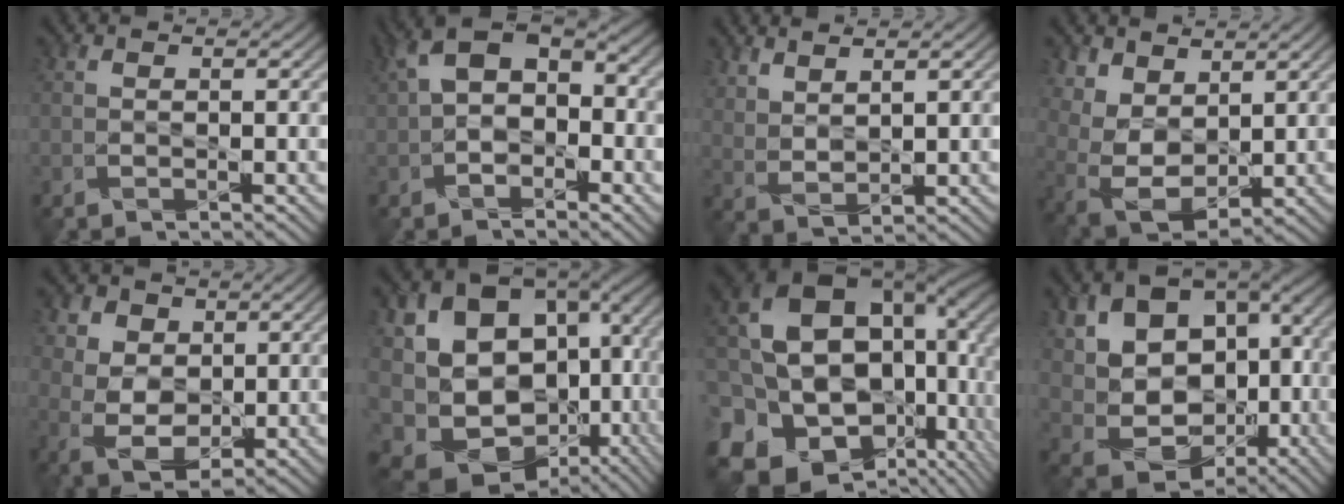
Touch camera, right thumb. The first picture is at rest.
{"total": 8.8, "force": [-0.2, 5.7, 6.7], "torque": [-0.132, -0.002, -0.013]}
{"total": 3.5, "force": [3.0, 0.6, 1.6], "torque": [-0.037, -0.012, 0.069]}
{"total": 7.1, "force": [4.3, 3.8, 4.2], "torque": [-0.114, -0.002, 0.081]}
{"total": 7.1, "force": [2.6, 5.3, 4.1], "torque": [-0.115, 0.004, 0.051]}
{"total": 17.4, "force": [-1.1, 14.4, 9.8], "torque": [-0.181, -0.045, 0.039]}
{"total": 20.8, "force": [0.0, 15.0, 14.4], "torque": [-0.329, -0.039, 0.028]}
{"total": 12.7, "force": [0.5, 9.8, 7.9], "torque": [-0.146, -0.012, 0.016]}